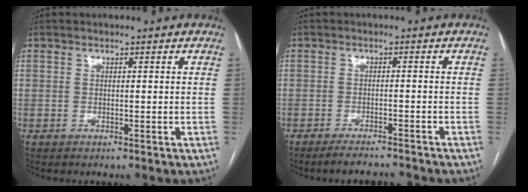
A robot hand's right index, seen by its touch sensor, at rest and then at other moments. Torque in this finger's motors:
{"motor_torque": [0.23, -0.30, 0.02, 0.02]}